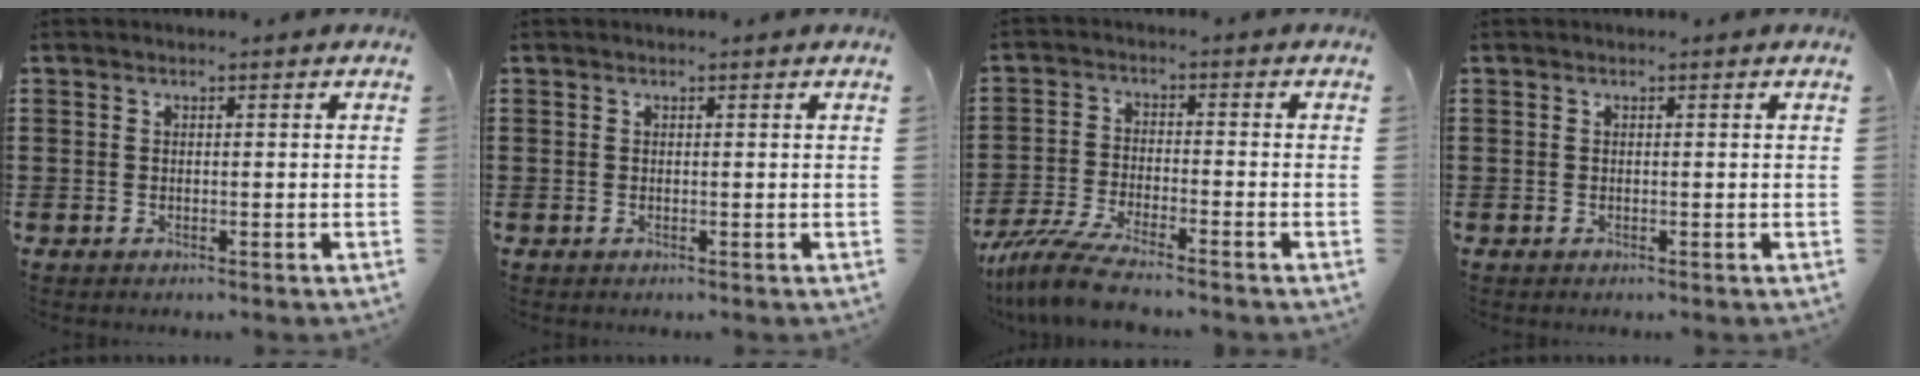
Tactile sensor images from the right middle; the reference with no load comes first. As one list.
[{"total": 0.0}, {"total": 6.5, "force": [-5.7, 0.3, 3.2], "torque": [-0.084, -0.018, -0.114]}, {"total": 0.0}]